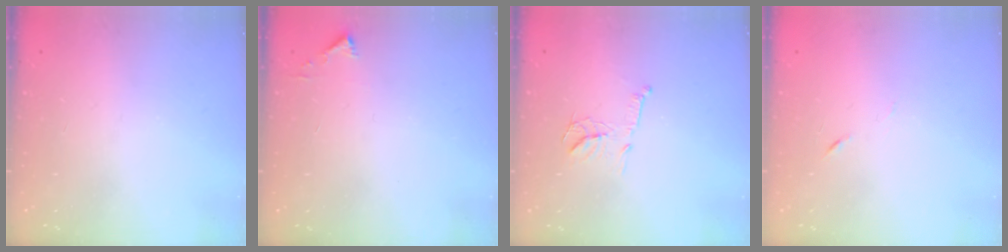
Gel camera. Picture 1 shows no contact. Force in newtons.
{"total": 2.3, "press": 2.3, "slide": 0.2}
{"total": 9.7, "press": 9.7, "slide": 0.3}
{"total": 3.7, "press": 3.6, "slide": 0.9}